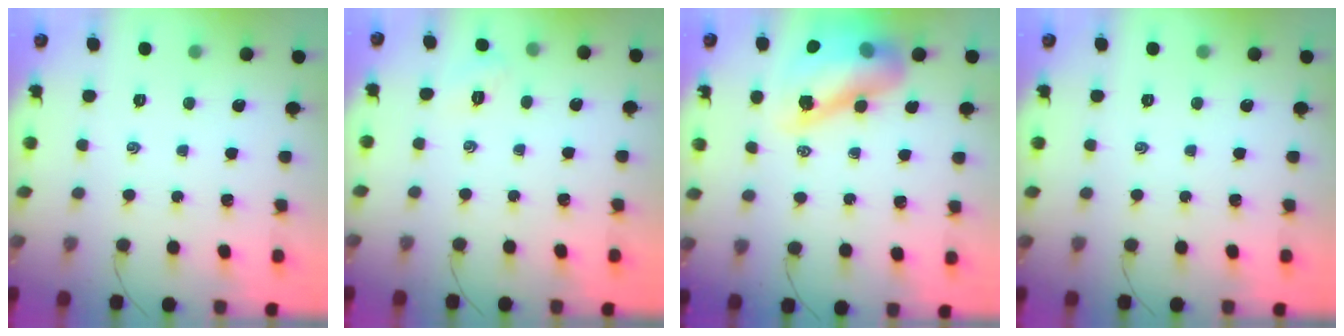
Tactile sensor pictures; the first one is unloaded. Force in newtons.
{"total": 2.8, "press": 2.7, "slide": 0.8}
{"total": 15.1, "press": 14.6, "slide": 4.0}
{"total": 0.0}